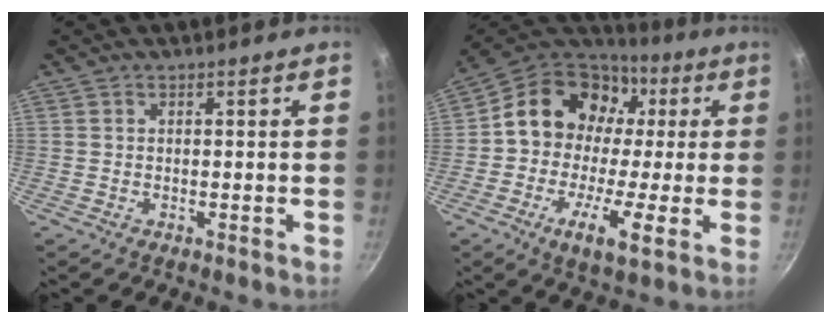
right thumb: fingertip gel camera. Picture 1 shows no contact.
{"total": 19.6, "force": [1.2, 14.1, 13.5], "torque": [-0.208, 0.039, 0.006]}